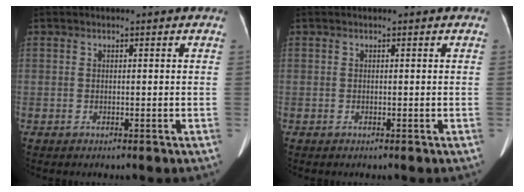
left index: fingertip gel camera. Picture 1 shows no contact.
{"total": 0.0}